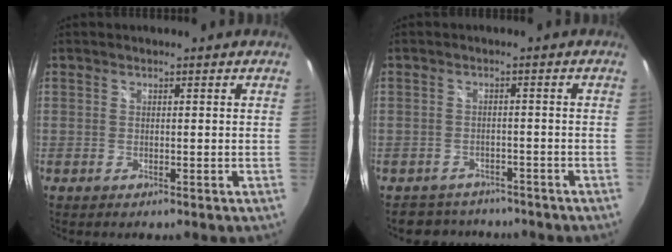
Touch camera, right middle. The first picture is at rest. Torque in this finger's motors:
{"motor_torque": [0.30, -0.55, 0.03, 0.01]}